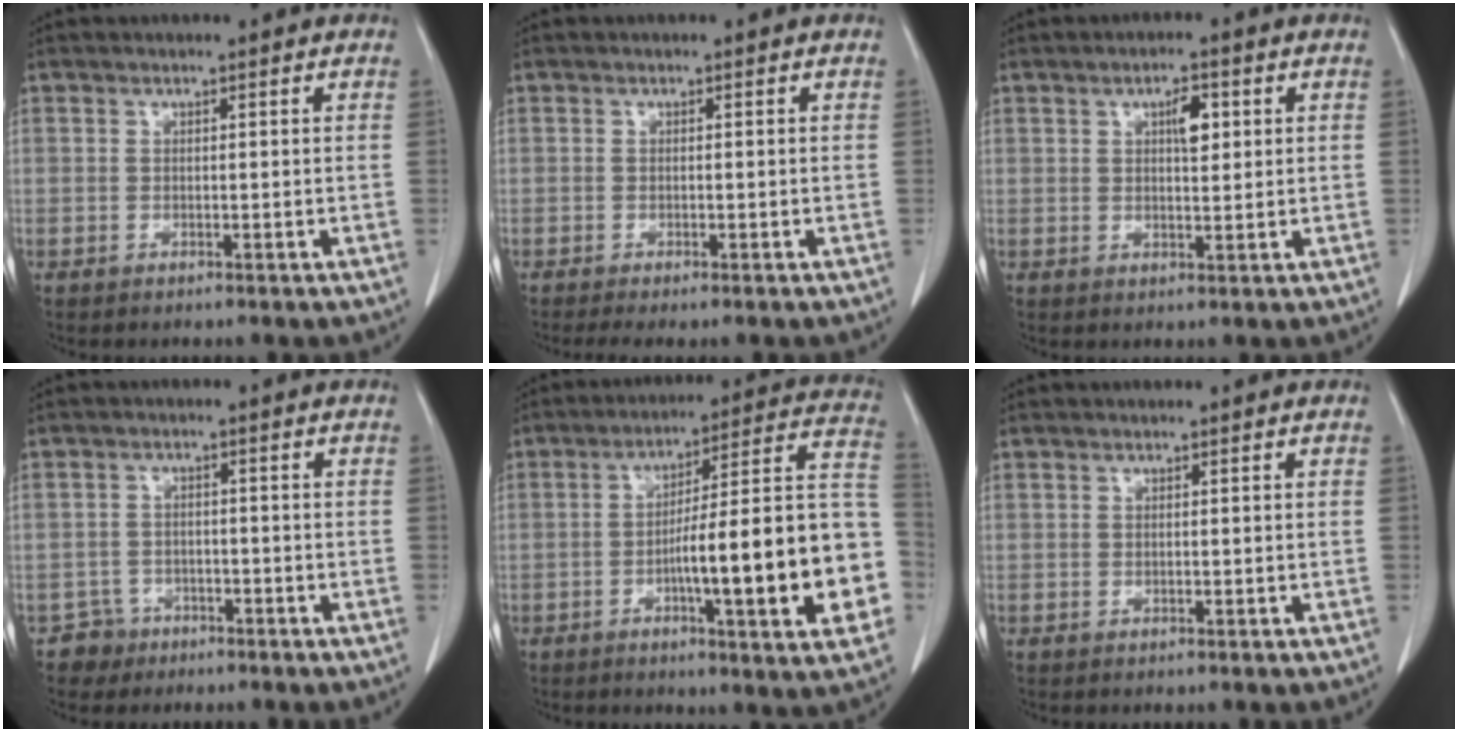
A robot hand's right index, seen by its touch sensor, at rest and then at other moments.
{"total": 2.8, "force": [-2.3, 0.3, 1.6], "torque": [-0.026, -0.008, -0.035]}
{"total": 3.5, "force": [1.1, 1.3, 3.0], "torque": [-0.049, 0.004, 0.018]}
{"total": 3.4, "force": [-2.1, 2.5, -0.7], "torque": [0.015, 0.012, -0.038]}
{"total": 21.7, "force": [-5.2, 2.1, 20.9], "torque": [-0.215, 0.024, -0.069]}
{"total": 0.0}